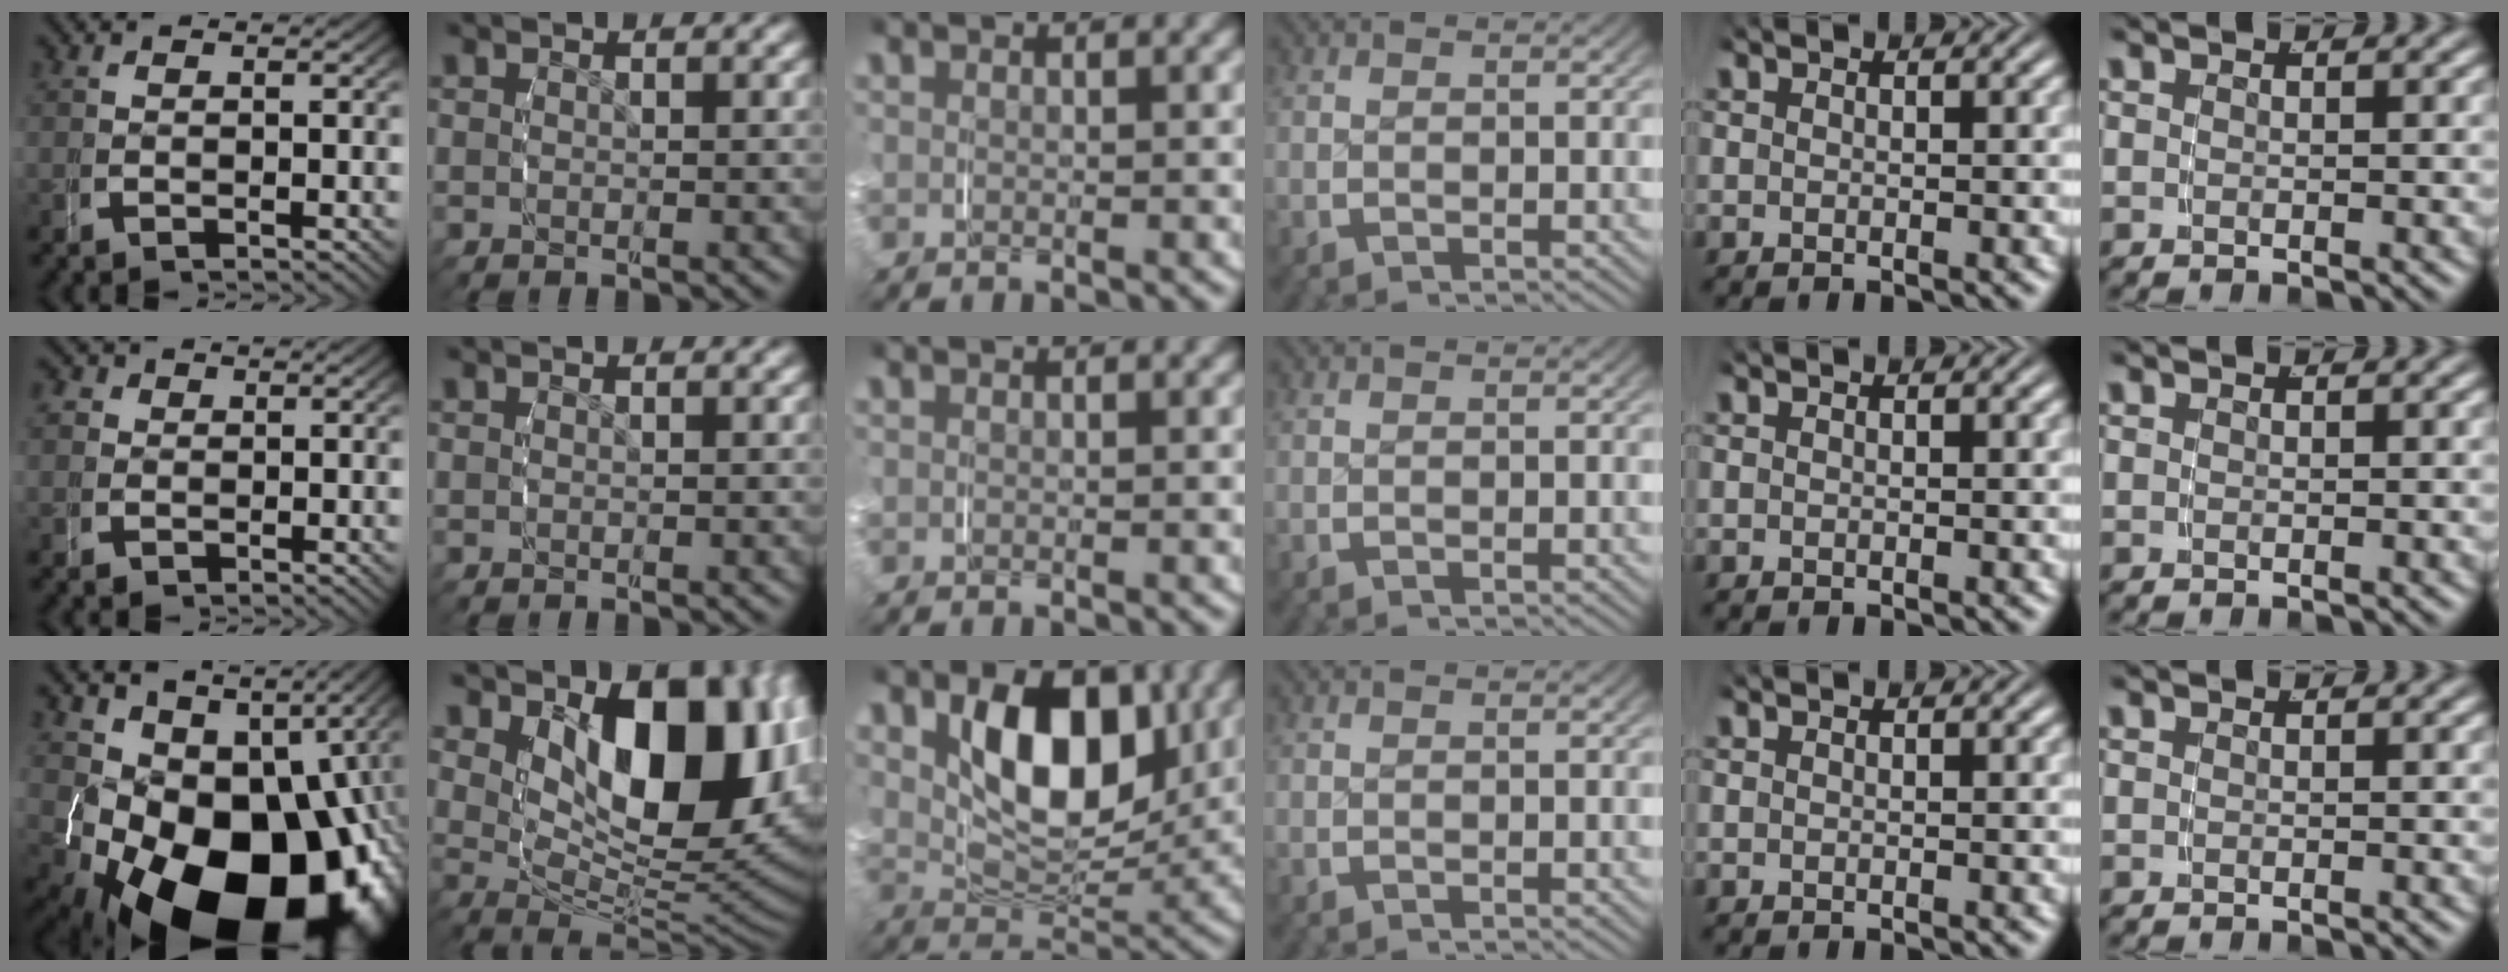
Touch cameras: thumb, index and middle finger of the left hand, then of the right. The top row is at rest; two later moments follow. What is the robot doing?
{"motion": "grasp_and_lifting", "object": "plastic wrap"}